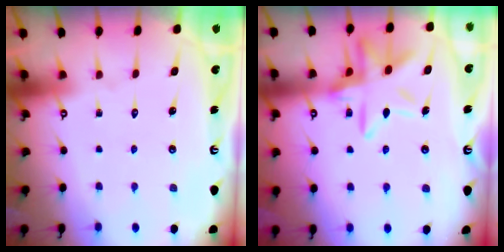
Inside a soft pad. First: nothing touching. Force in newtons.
{"total": 15.9, "press": 15.8, "slide": 1.0}